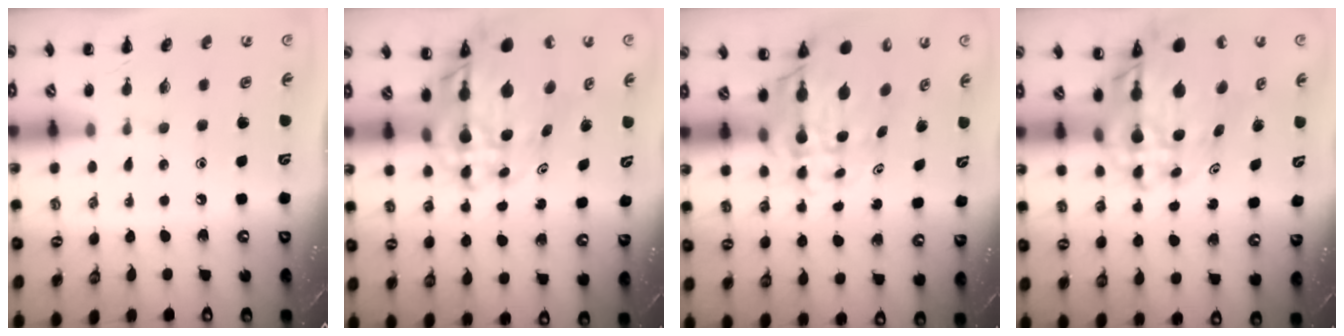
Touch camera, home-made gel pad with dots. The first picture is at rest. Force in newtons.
{"total": 11.8, "press": 11.1, "slide": 3.8}
{"total": 8.7, "press": 8.2, "slide": 3.0}
{"total": 11.8, "press": 11.1, "slide": 3.8}